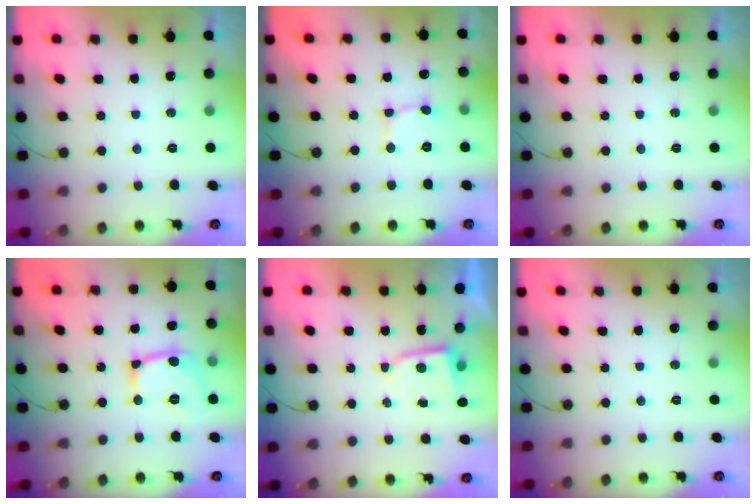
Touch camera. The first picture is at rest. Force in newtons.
{"total": 2.4, "press": 2.4, "slide": 0.2}
{"total": 0.0}
{"total": 9.7, "press": 9.6, "slide": 1.2}
{"total": 2.2, "press": 2.2, "slide": 0.3}
{"total": 0.0}